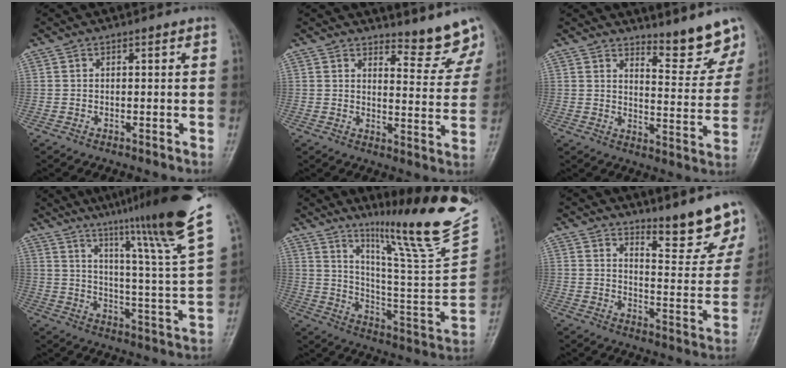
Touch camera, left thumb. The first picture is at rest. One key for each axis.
{"total": 8.2, "fx": 7.9, "fy": 1.7, "fz": 1.8, "tx": 0.003, "ty": -0.077, "tz": 0.094}
{"total": 9.2, "fx": 8.1, "fy": 1.8, "fz": 4.0, "tx": -0.029, "ty": -0.076, "tz": 0.112}
{"total": 23.1, "fx": 16.5, "fy": 0.4, "fz": 16.1, "tx": -0.223, "ty": -0.085, "tz": 0.237}
{"total": 23.6, "fx": 17.5, "fy": 0.9, "fz": 15.9, "tx": -0.221, "ty": -0.117, "tz": 0.279}
{"total": 10.9, "fx": 8.9, "fy": 2.1, "fz": 5.9, "tx": -0.049, "ty": -0.076, "tz": 0.128}